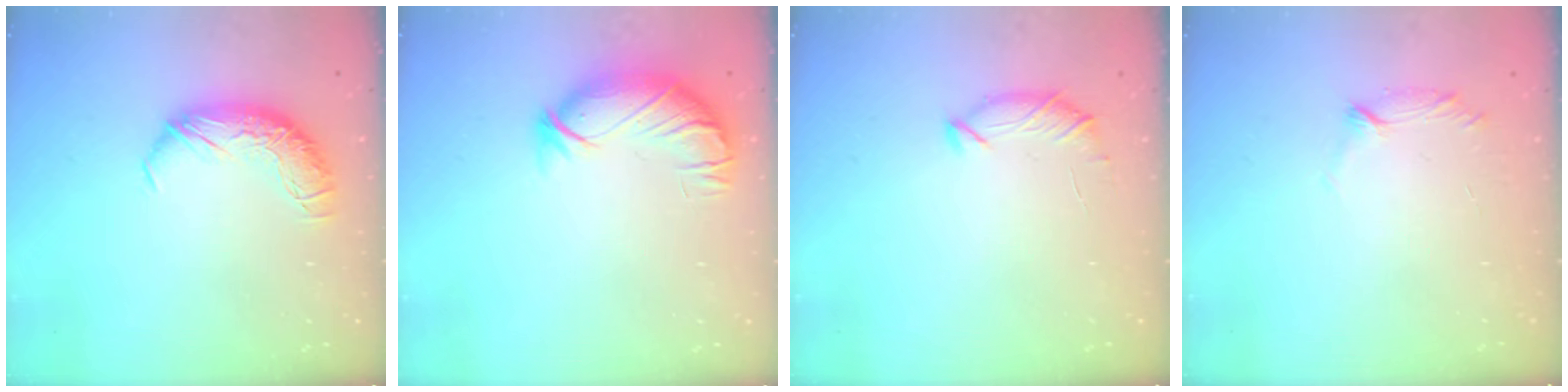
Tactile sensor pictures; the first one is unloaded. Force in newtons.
{"total": 3.7, "press": 2.5, "slide": 2.8}
{"total": 6.0, "press": 6.0, "slide": 0.8}
{"total": 5.7, "press": 5.6, "slide": 1.2}